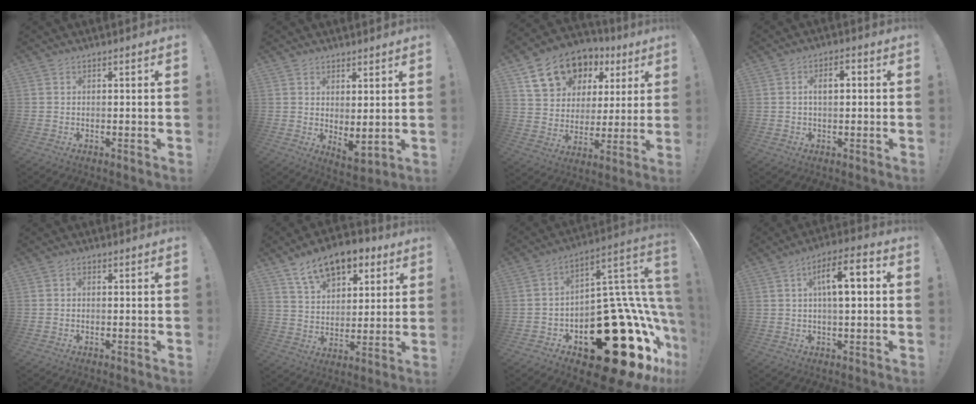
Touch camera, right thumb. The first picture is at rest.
{"total": 4.5, "force": [2.3, 1.6, 3.5], "torque": [-0.040, -0.029, 0.048]}
{"total": 17.4, "force": [9.3, 12.5, 7.8], "torque": [-0.119, -0.040, 0.186]}
{"total": 4.6, "force": [0.1, 2.7, 3.7], "torque": [-0.049, 0.005, -0.005]}
{"total": 0.7, "force": [-0.6, 0.3, 0.3], "torque": [-0.007, 0.002, -0.010]}
{"total": 14.1, "force": [9.1, 8.1, 7.2], "torque": [-0.115, -0.052, 0.170]}
{"total": 34.5, "force": [-13.7, 16.8, 26.8], "torque": [-0.291, 0.039, -0.169]}
{"total": 10.6, "force": [1.6, 4.0, 9.6], "torque": [-0.143, 0.006, 0.022]}